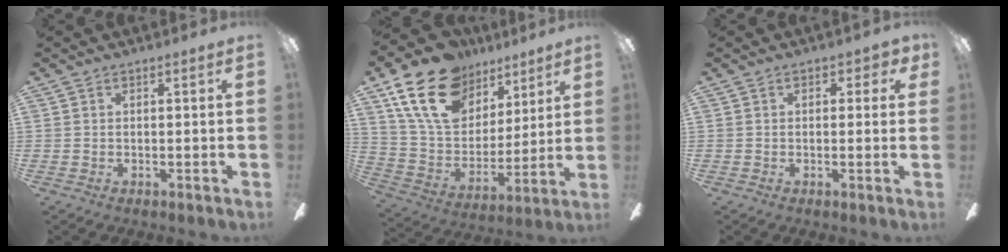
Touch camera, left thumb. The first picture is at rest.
{"total": 22.0, "force": [13.5, 13.6, 10.8], "torque": [-0.192, -0.058, 0.249]}
{"total": 2.4, "force": [0.8, 1.5, 1.6], "torque": [-0.014, 0.002, 0.011]}